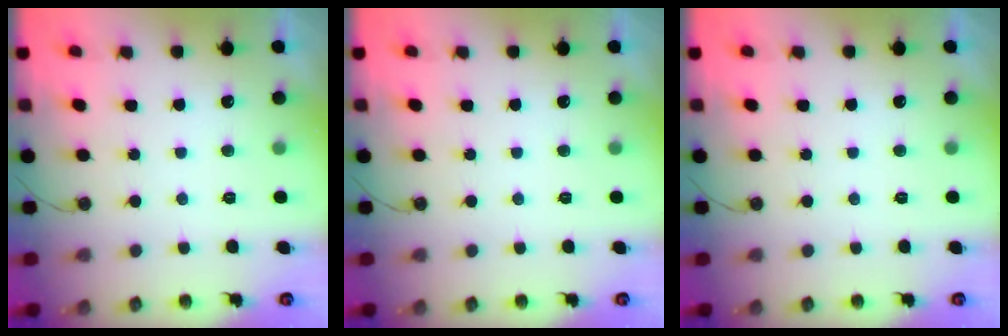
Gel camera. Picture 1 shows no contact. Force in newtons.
{"total": 0.0}
{"total": 0.0}